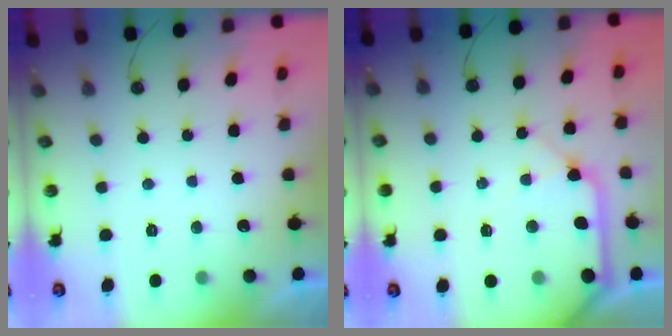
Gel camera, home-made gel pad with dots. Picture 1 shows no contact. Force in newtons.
{"total": 10.5, "press": 10.4, "slide": 1.6}